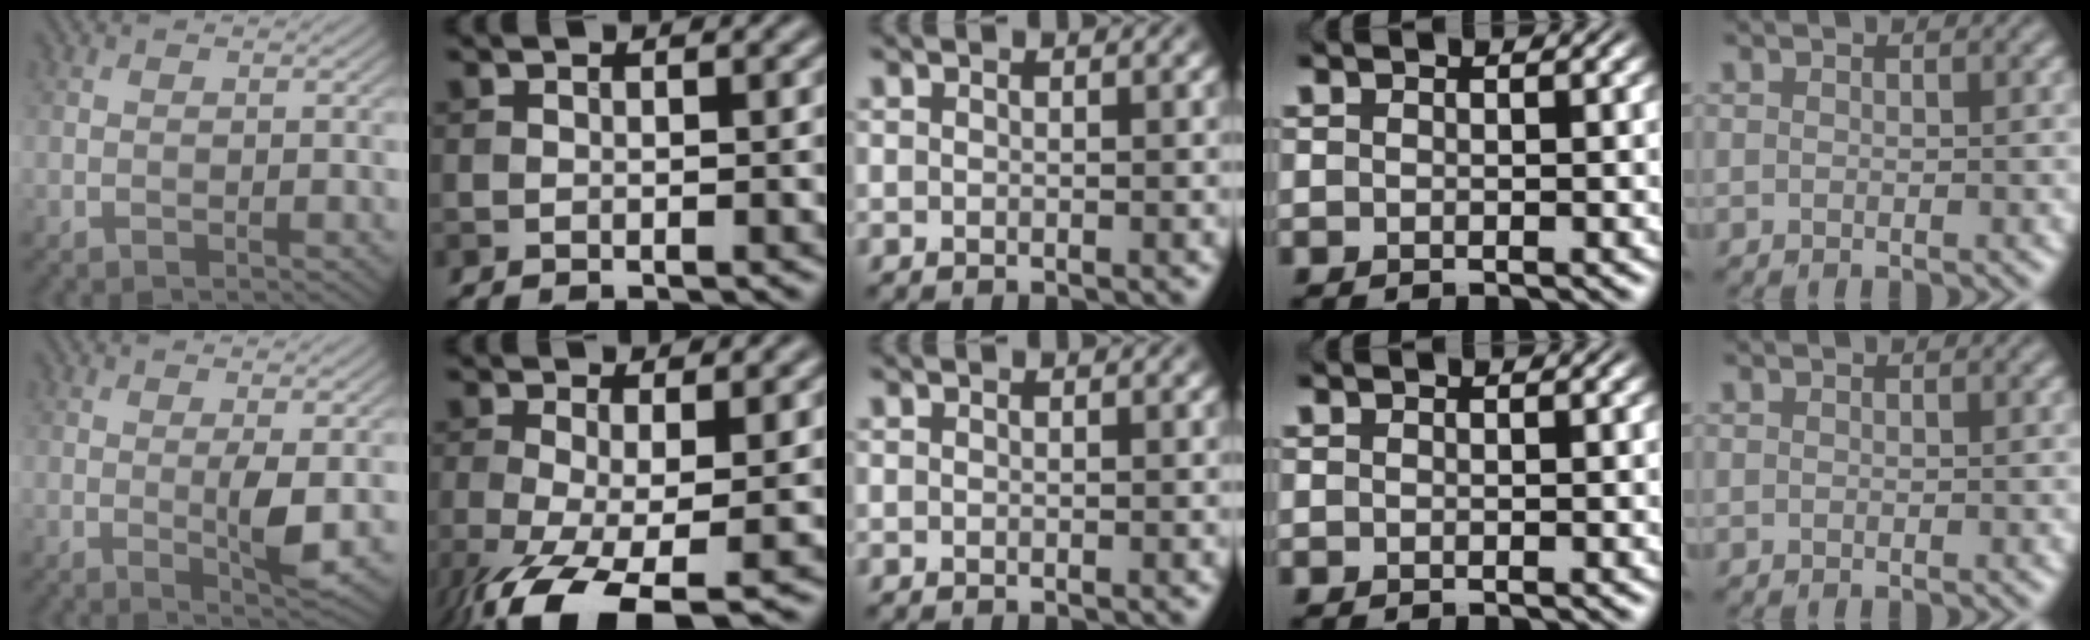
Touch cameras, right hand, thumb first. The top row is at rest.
{"thumb": {"total": 3.7, "force": [0.1, 0.6, 3.7], "torque": [-0.074, -0.007, 0.004]}, "index": {"total": 8.4, "force": [-3.9, 2.8, 6.9], "torque": [-0.146, -0.031, -0.062]}}